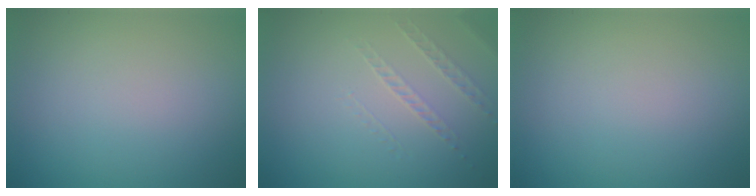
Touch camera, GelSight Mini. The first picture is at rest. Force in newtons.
{"total": 1.1, "press": 0.6, "slide": 0.9}
{"total": 0.0}